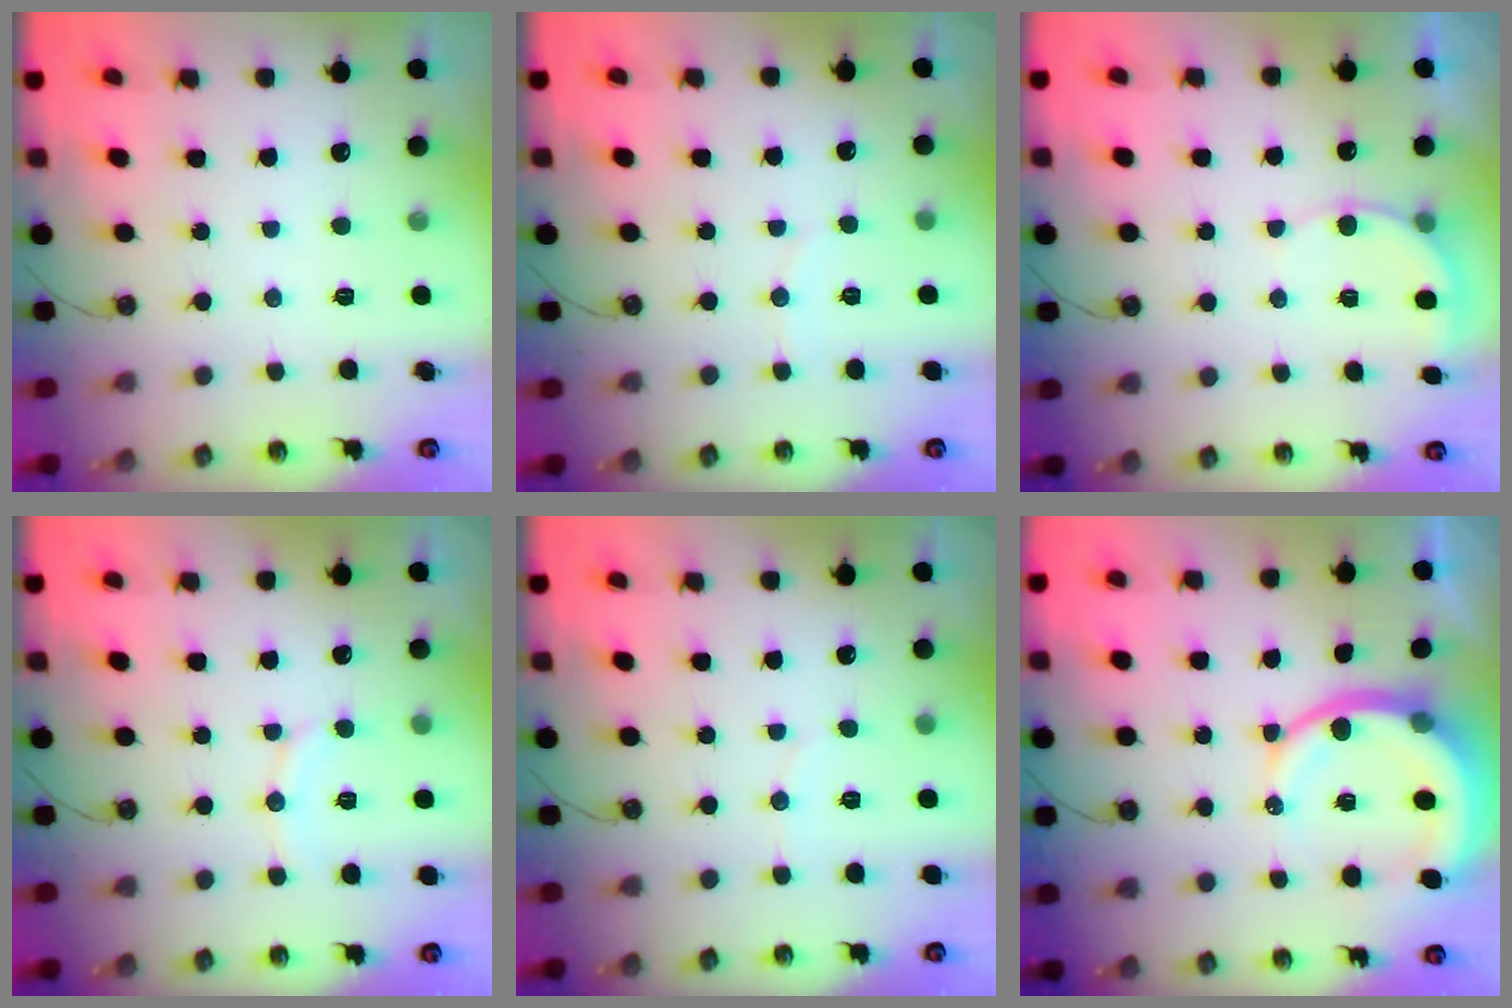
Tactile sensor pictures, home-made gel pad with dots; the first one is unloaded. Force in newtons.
{"total": 2.6, "press": 2.6, "slide": 0.2}
{"total": 6.0, "press": 6.0, "slide": 0.9}
{"total": 6.8, "press": 6.8, "slide": 0.5}
{"total": 2.3, "press": 2.3, "slide": 0.2}
{"total": 11.7, "press": 11.5, "slide": 1.6}